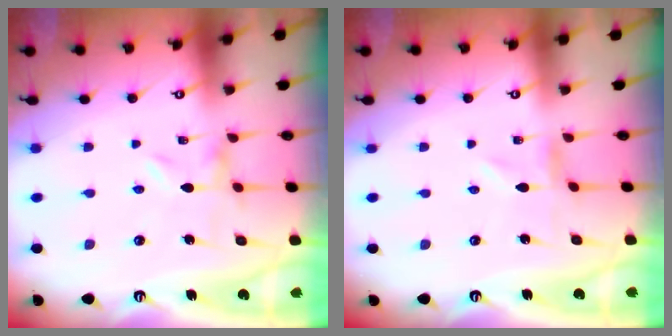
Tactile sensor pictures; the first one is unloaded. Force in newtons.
{"total": 0.0}